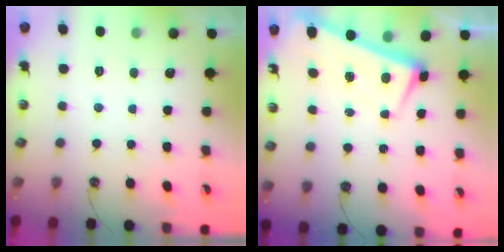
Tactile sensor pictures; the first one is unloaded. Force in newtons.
{"total": 1.5, "press": 0.5, "slide": 1.4}